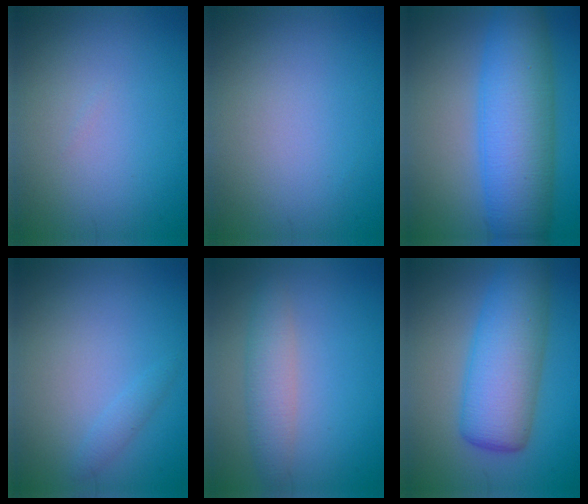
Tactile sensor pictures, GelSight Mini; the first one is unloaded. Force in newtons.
{"total": 0.0}
{"total": 10.2, "press": 10.2, "slide": 0.1}
{"total": 1.0, "press": 1.0, "slide": 0.1}
{"total": 3.0, "press": 3.0, "slide": 0.0}
{"total": 8.4, "press": 8.3, "slide": 0.3}